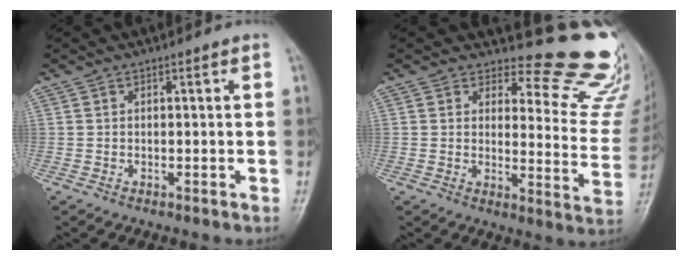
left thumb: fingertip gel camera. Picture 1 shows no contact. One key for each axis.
{"total": 16.3, "fx": 15.2, "fy": 4.4, "fz": 3.7, "tx": 0.005, "ty": -0.169, "tz": 0.157}